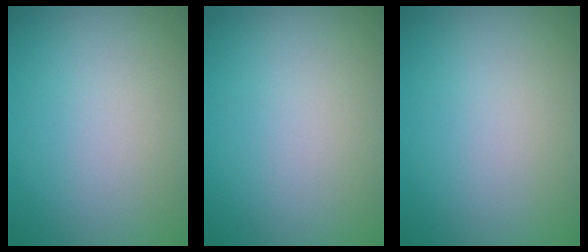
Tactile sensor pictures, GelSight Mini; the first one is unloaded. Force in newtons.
{"total": 0.0}
{"total": 0.0}